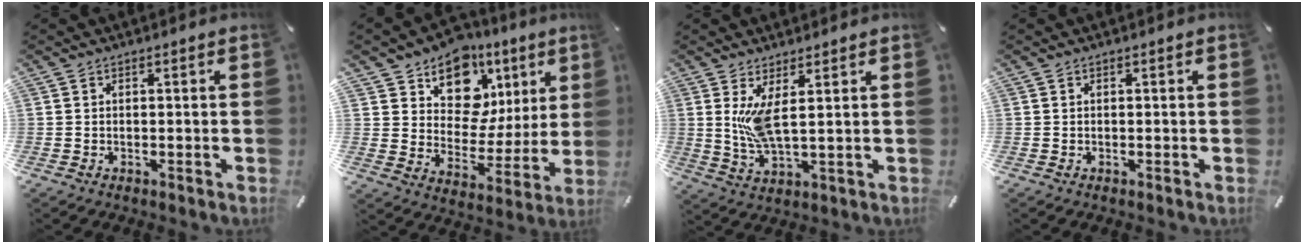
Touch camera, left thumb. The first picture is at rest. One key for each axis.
{"total": 14.1, "fx": 8.4, "fy": 10.2, "fz": 4.9, "tx": -0.072, "ty": -0.072, "tz": 0.151}
{"total": 7.4, "fx": 2.5, "fy": 2.2, "fz": 6.6, "tx": -0.135, "ty": -0.008, "tz": 0.042}
{"total": 0.0}